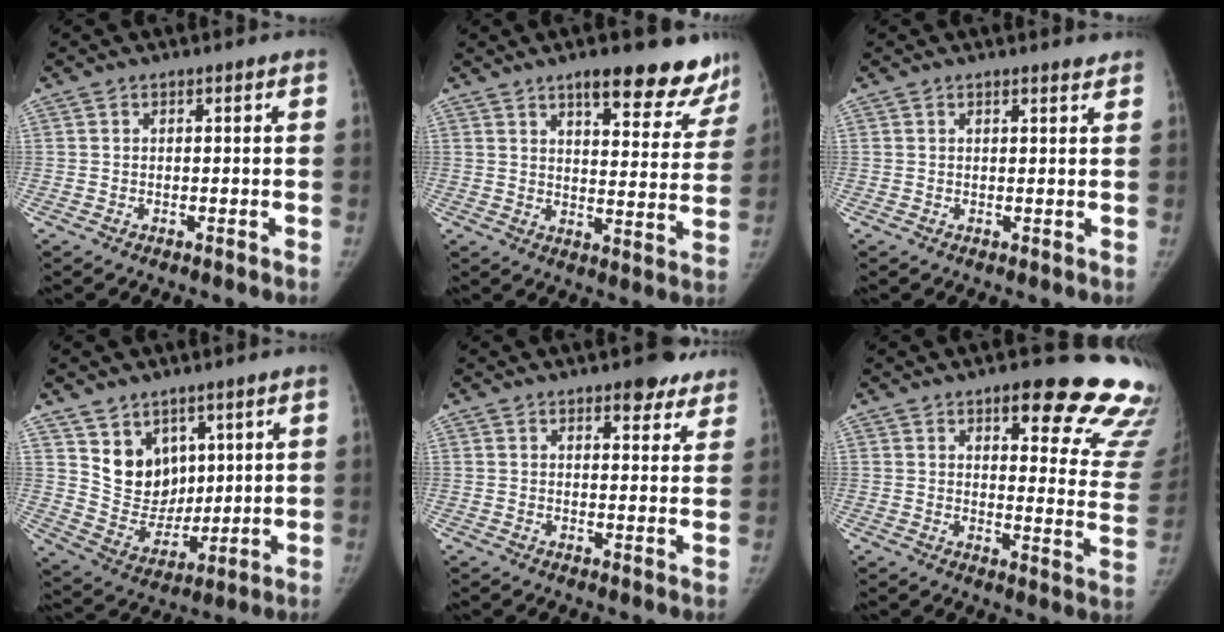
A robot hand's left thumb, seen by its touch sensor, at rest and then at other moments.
{"total": 16.9, "force": [12.9, 5.4, 9.6], "torque": [-0.071, -0.069, 0.159]}
{"total": 1.4, "force": [1.2, 0.2, 0.5], "torque": [-0.002, -0.009, 0.018]}
{"total": 10.9, "force": [5.8, 8.3, 4.1], "torque": [-0.031, -0.047, 0.123]}
{"total": 6.8, "force": [5.3, 2.7, 3.3], "torque": [-0.008, -0.027, 0.060]}
{"total": 22.8, "force": [16.4, 7.3, 14.0], "torque": [-0.123, -0.098, 0.186]}